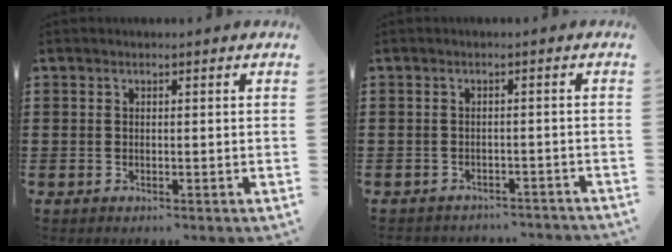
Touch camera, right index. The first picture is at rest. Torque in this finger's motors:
{"motor_torque": [-1.93, 0.21, -1.05, -0.21]}